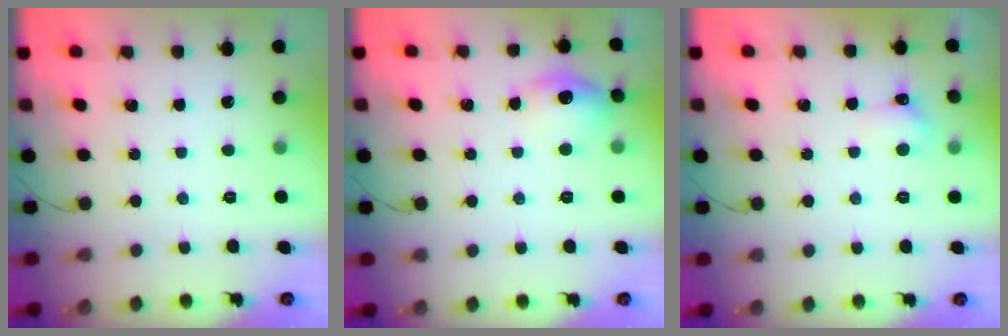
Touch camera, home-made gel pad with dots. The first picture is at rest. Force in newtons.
{"total": 9.6, "press": 9.3, "slide": 2.4}
{"total": 5.4, "press": 5.2, "slide": 1.5}